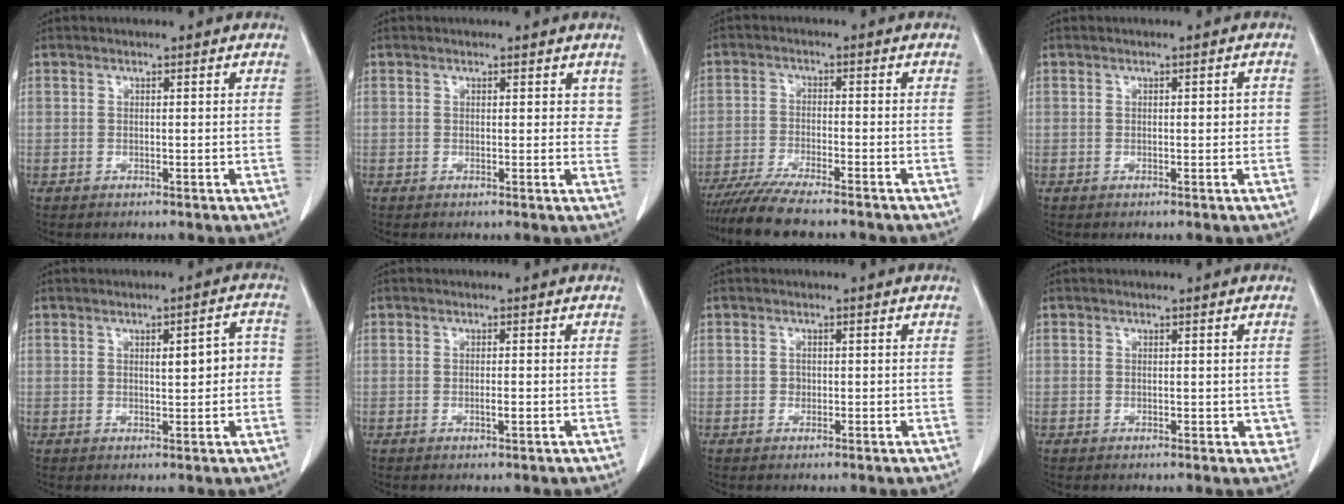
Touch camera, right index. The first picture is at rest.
{"total": 2.2, "force": [1.3, 1.4, 1.2], "torque": [0.001, -0.004, 0.011]}
{"total": 8.7, "force": [-7.6, 0.4, 4.4], "torque": [-0.068, -0.022, -0.125]}
{"total": 1.6, "force": [0.0, 0.7, 1.5], "torque": [-0.015, 0.002, -0.001]}
{"total": 4.8, "force": [0.2, 1.5, 4.6], "torque": [-0.062, 0.017, 0.004]}
{"total": 1.2, "force": [-0.3, 0.1, 1.1], "torque": [-0.022, -0.002, -0.005]}
{"total": 0.8, "force": [-0.1, 0.7, 0.3], "torque": [-0.002, 0.003, -0.002]}
{"total": 2.3, "force": [-0.1, 1.8, 1.5], "torque": [-0.001, 0.003, -0.001]}